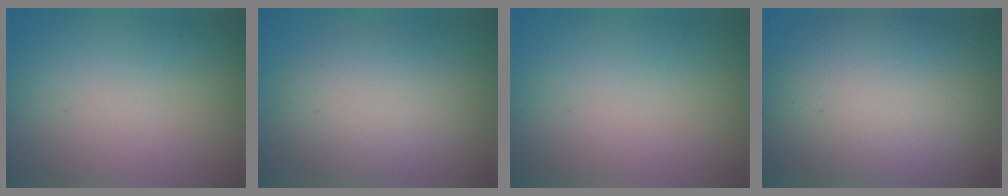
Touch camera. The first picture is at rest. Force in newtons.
{"total": 4.8, "press": 4.8, "slide": 0.3}
{"total": 0.0}
{"total": 13.0, "press": 13.0, "slide": 0.6}